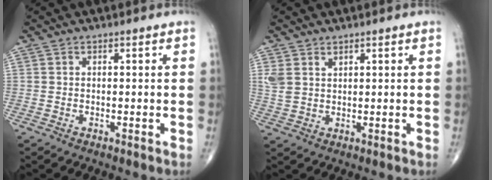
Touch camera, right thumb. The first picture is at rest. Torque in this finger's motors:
{"motor_torque": [0.01, 0.03, 0.32, 0.26, 0.02]}